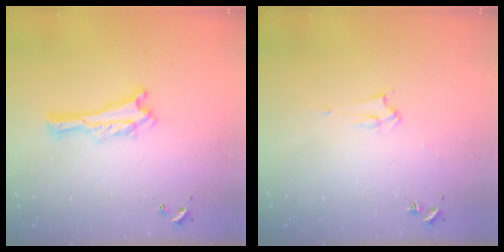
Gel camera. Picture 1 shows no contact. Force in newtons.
{"total": 2.1, "press": 2.1, "slide": 0.2}